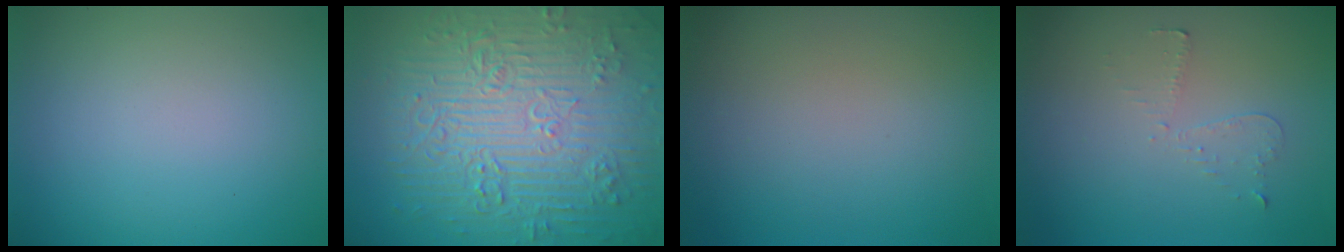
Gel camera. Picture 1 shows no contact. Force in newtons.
{"total": 11.8, "press": 7.8, "slide": 8.8}
{"total": 0.0}
{"total": 0.9, "press": 0.8, "slide": 0.4}